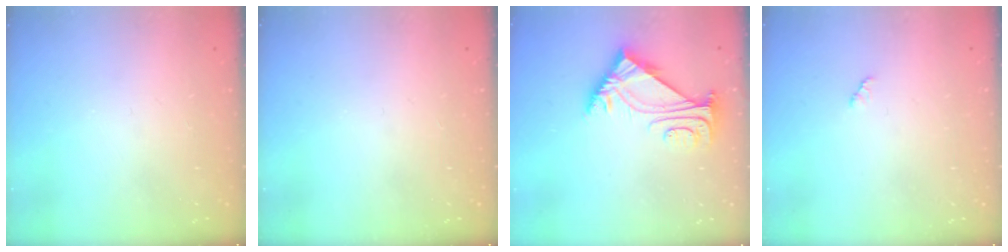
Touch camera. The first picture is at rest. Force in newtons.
{"total": 0.0}
{"total": 5.9, "press": 5.8, "slide": 1.1}
{"total": 2.1, "press": 2.1, "slide": 0.3}